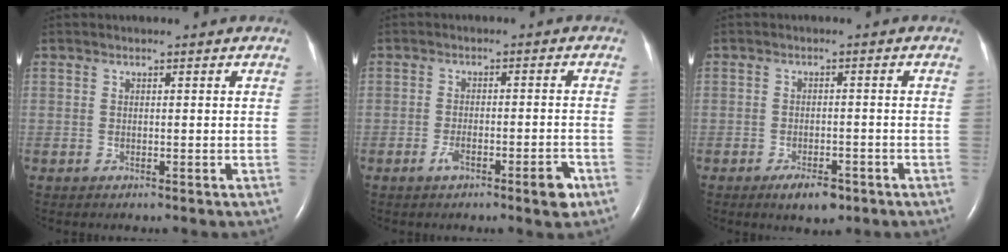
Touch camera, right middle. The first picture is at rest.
{"total": 4.9, "force": [-2.8, 0.9, 3.9], "torque": [-0.063, 0.000, -0.045]}
{"total": 4.2, "force": [-2.7, 1.7, 2.7], "torque": [-0.049, -0.001, -0.038]}